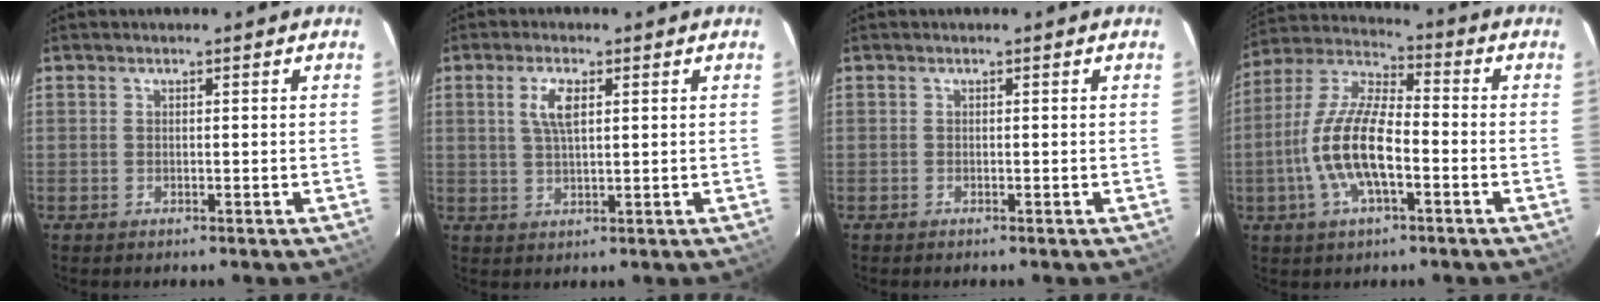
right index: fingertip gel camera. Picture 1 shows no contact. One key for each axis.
{"total": 4.4, "fx": 1.5, "fy": 1.6, "fz": 3.9, "tx": -0.074, "ty": 0.004, "tz": 0.029}
{"total": 0.0}
{"total": 14.1, "fx": -4.0, "fy": 5.2, "fz": 12.5, "tx": -0.257, "ty": -0.001, "tz": -0.078}